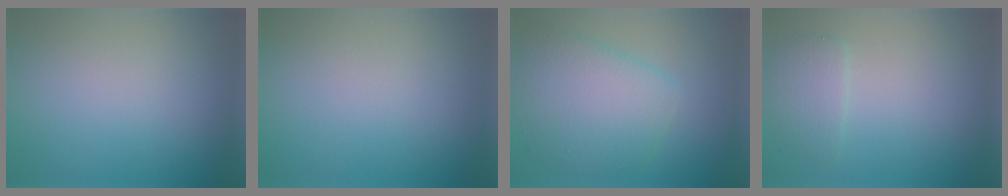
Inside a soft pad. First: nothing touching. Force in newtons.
{"total": 0.0}
{"total": 5.8, "press": 5.8, "slide": 0.1}
{"total": 2.0, "press": 2.0, "slide": 0.2}